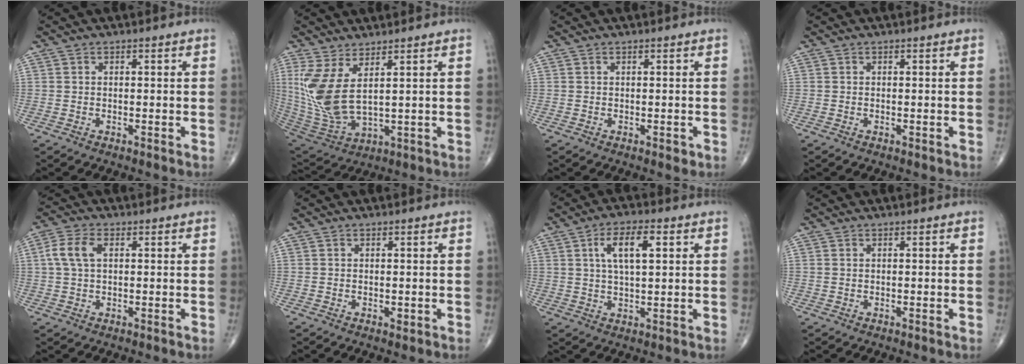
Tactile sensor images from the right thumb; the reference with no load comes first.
{"total": 12.4, "force": [3.7, 4.9, 10.8], "torque": [-0.247, -0.031, 0.092]}
{"total": 0.9, "force": [-0.2, 0.4, 0.8], "torque": [-0.005, -0.002, -0.002]}
{"total": 0.0}
{"total": 5.4, "force": [1.1, 3.1, 4.3], "torque": [-0.103, 0.014, 0.019]}
{"total": 0.8, "force": [-0.2, 0.5, 0.6], "torque": [-0.008, -0.002, -0.003]}
{"total": 8.2, "force": [2.6, 3.2, 7.0], "torque": [-0.118, 0.000, 0.044]}
{"total": 0.0}